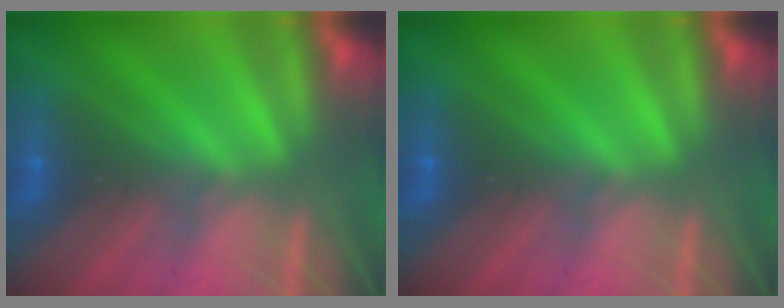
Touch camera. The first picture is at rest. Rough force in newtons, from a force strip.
{"total": 0.0}